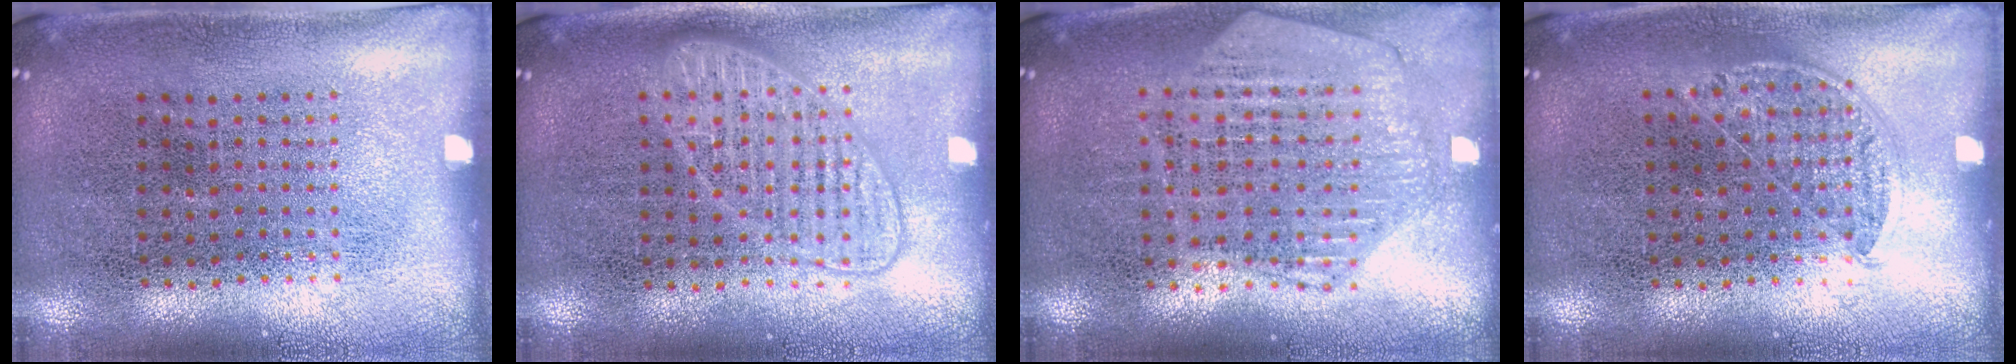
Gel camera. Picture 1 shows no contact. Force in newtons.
{"total": 2.7, "press": 2.7, "slide": 0.4}
{"total": 1.1, "press": 1.1, "slide": 0.1}
{"total": 0.8, "press": 0.6, "slide": 0.6}